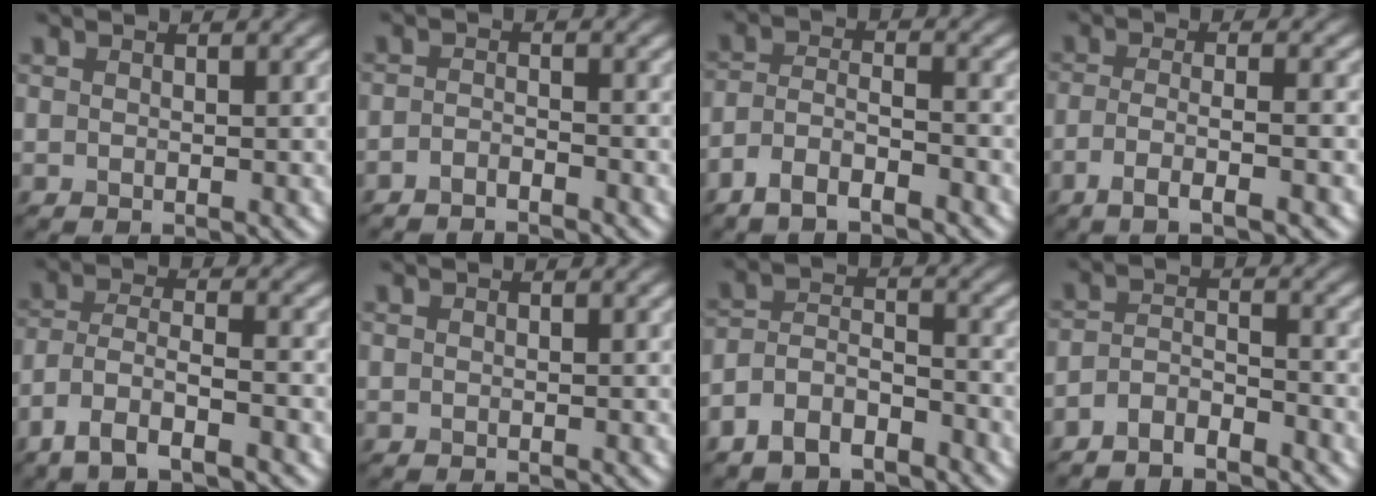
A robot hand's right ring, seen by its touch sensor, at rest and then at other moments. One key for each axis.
{"total": 1.8, "fx": -1.6, "fy": 0.2, "fz": 0.6, "tx": -0.011, "ty": -0.005, "tz": -0.034}
{"total": 3.9, "fx": -3.0, "fy": 1.1, "fz": 2.2, "tx": -0.045, "ty": 0.002, "tz": -0.065}
{"total": 4.5, "fx": -2.1, "fy": 0.9, "fz": 3.9, "tx": -0.068, "ty": -0.003, "tz": -0.045}
{"total": 5.0, "fx": -3.5, "fy": 1.3, "fz": 3.3, "tx": -0.067, "ty": -0.001, "tz": -0.071}
{"total": 0.0}
{"total": 4.9, "fx": -3.7, "fy": 2.3, "fz": 2.2, "tx": -0.041, "ty": -0.003, "tz": -0.081}
{"total": 2.9, "fx": -2.6, "fy": 0.7, "fz": 1.1, "tx": -0.023, "ty": 0.001, "tz": -0.057}